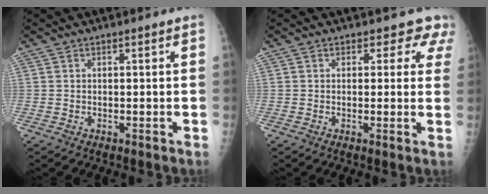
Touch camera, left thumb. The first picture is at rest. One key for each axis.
{"total": 4.5, "fx": 3.6, "fy": 2.7, "fz": 0.2, "tx": 0.039, "ty": -0.015, "tz": 0.015}